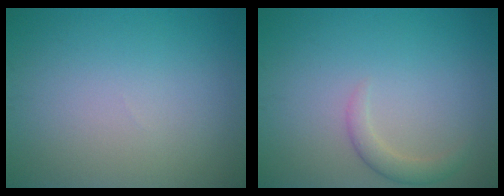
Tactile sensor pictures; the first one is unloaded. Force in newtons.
{"total": 1.8, "press": 1.8, "slide": 0.2}